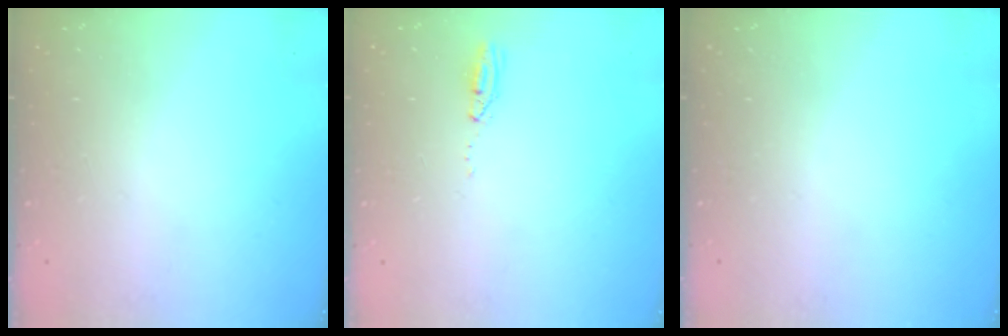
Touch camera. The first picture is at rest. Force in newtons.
{"total": 3.8, "press": 3.7, "slide": 1.1}
{"total": 0.0}